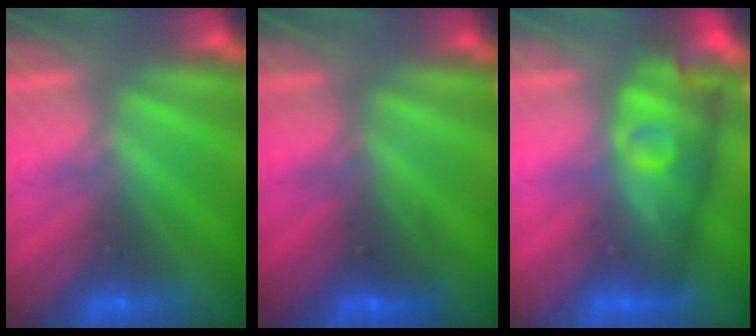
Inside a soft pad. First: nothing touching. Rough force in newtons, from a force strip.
{"total": 2.4}
{"total": 3.9}